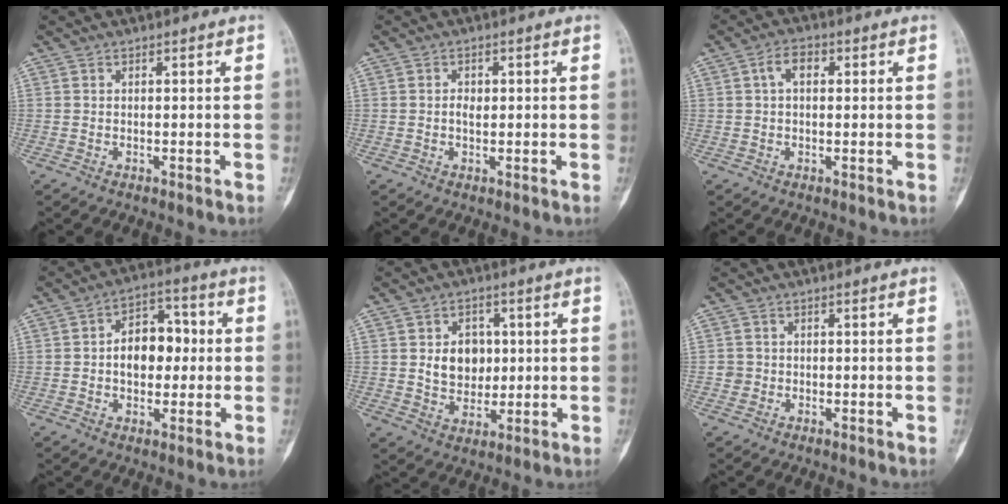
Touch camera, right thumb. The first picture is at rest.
{"total": 1.9, "force": [0.1, 1.3, 1.4], "torque": [-0.021, 0.003, 0.001]}
{"total": 4.2, "force": [1.0, 2.5, 3.2], "torque": [-0.056, 0.014, 0.014]}
{"total": 10.6, "force": [0.2, 7.1, 7.8], "torque": [-0.084, 0.028, -0.003]}
{"total": 8.3, "force": [1.3, 6.5, 5.0], "torque": [-0.043, -0.005, 0.026]}
{"total": 1.5, "force": [-0.4, 1.4, 0.0], "torque": [0.009, 0.007, -0.010]}